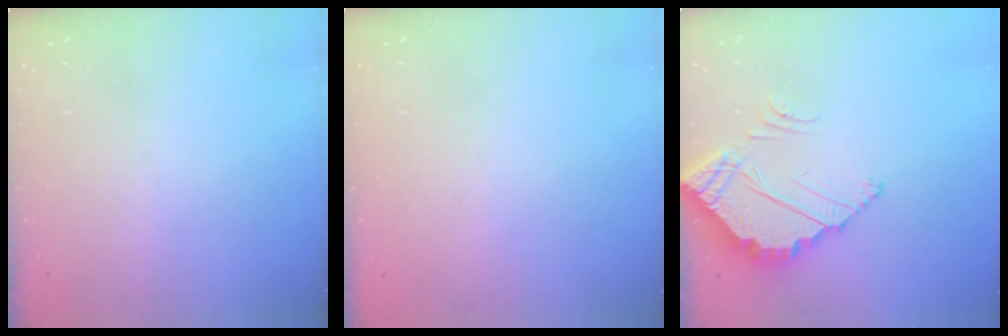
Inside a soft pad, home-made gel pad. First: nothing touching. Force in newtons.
{"total": 2.3, "press": 2.3, "slide": 0.1}
{"total": 4.0, "press": 4.0, "slide": 0.3}